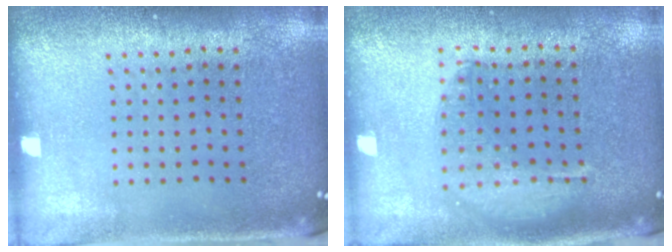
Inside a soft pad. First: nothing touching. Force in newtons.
{"total": 1.4, "press": 1.3, "slide": 0.5}